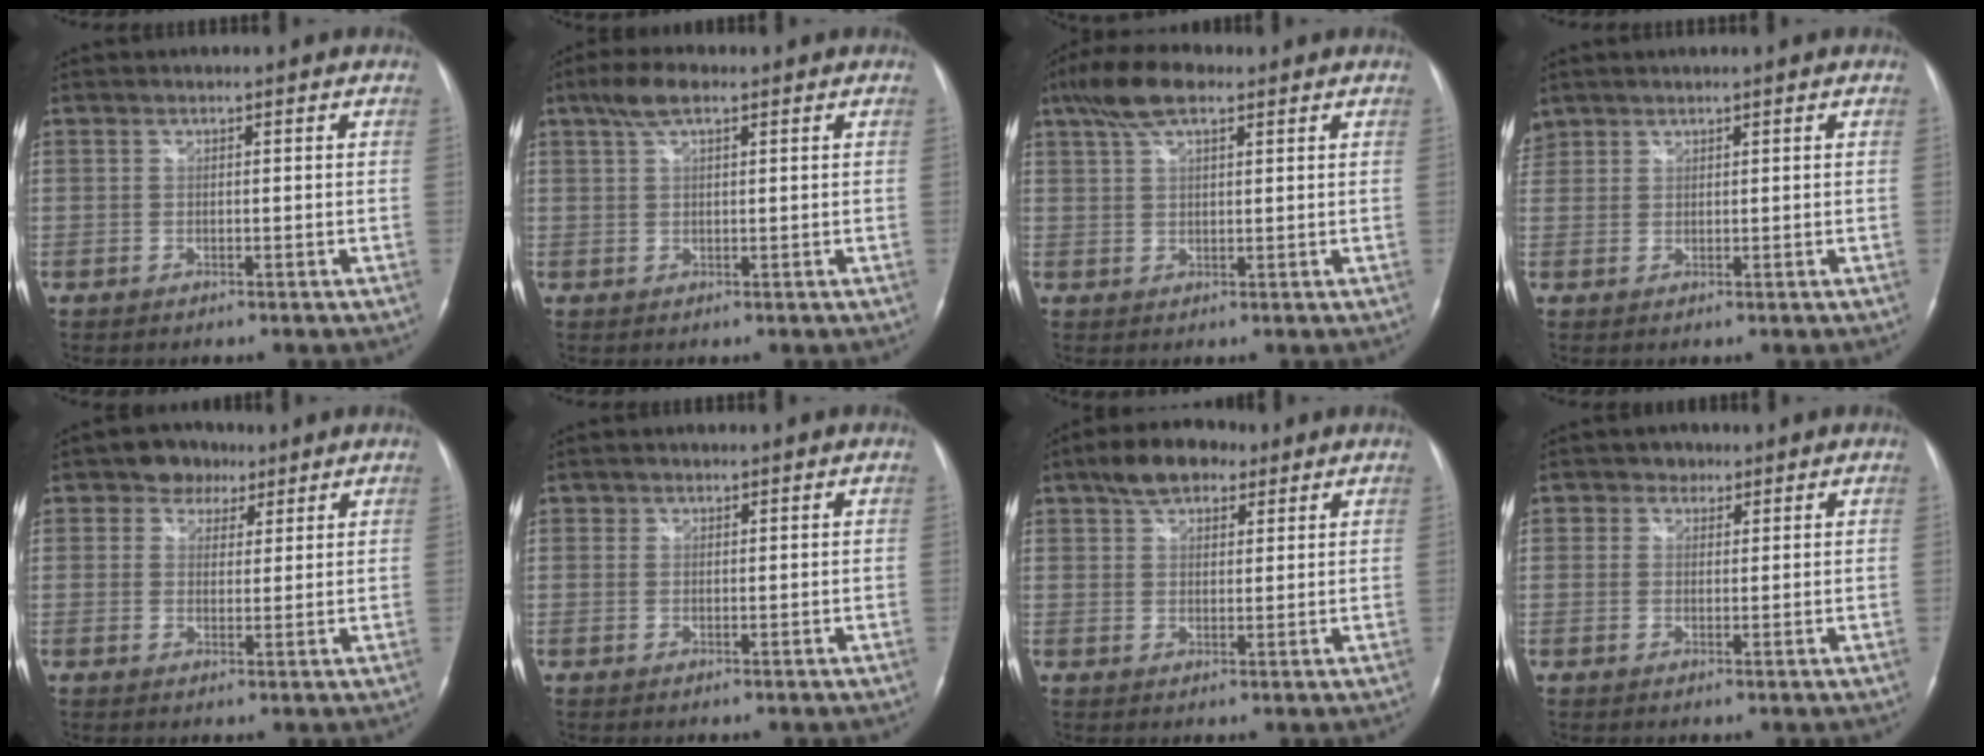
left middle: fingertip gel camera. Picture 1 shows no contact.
{"total": 4.3, "force": [2.7, 1.2, 3.2], "torque": [-0.071, 0.018, 0.051]}
{"total": 7.0, "force": [4.5, 2.2, 5.0], "torque": [-0.106, 0.025, 0.082]}
{"total": 2.7, "force": [2.1, 1.7, 0.1], "torque": [-0.007, 0.014, 0.043]}
{"total": 4.6, "force": [3.0, 3.4, 1.1], "torque": [-0.017, 0.010, 0.047]}
{"total": 0.7, "force": [0.5, 0.5, 0.0], "torque": [0.002, 0.003, 0.006]}
{"total": 7.6, "force": [5.0, 3.7, 4.4], "torque": [-0.079, 0.025, 0.084]}
{"total": 2.2, "force": [1.3, 1.7, 0.3], "torque": [-0.002, 0.003, 0.015]}